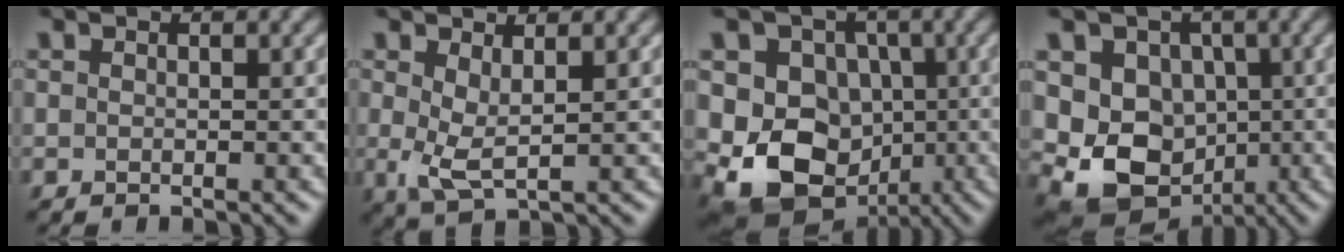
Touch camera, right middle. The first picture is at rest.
{"total": 2.9, "force": [0.7, 1.0, 2.6], "torque": [-0.059, -0.008, 0.016]}
{"total": 9.7, "force": [-1.4, 8.0, 5.2], "torque": [-0.076, -0.012, -0.039]}
{"total": 8.6, "force": [-0.3, 7.2, 4.7], "torque": [-0.065, -0.019, -0.011]}